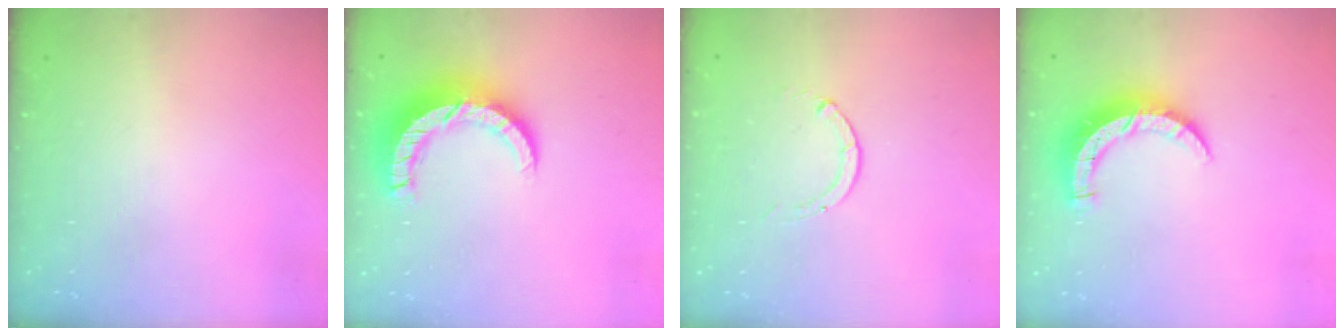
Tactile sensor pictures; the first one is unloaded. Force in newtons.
{"total": 10.3, "press": 10.2, "slide": 0.7}
{"total": 0.0}
{"total": 8.3, "press": 8.3, "slide": 0.4}